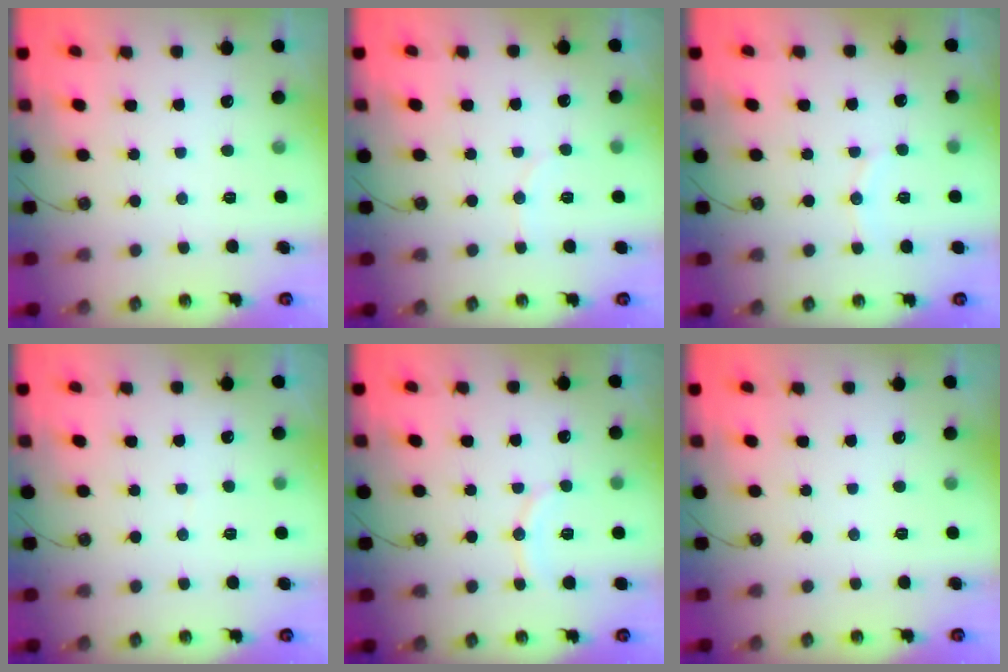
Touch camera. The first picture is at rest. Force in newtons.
{"total": 3.8, "press": 3.7, "slide": 0.6}
{"total": 5.0, "press": 4.8, "slide": 1.4}
{"total": 2.0, "press": 2.0, "slide": 0.2}
{"total": 7.7, "press": 7.5, "slide": 1.6}
{"total": 0.0}